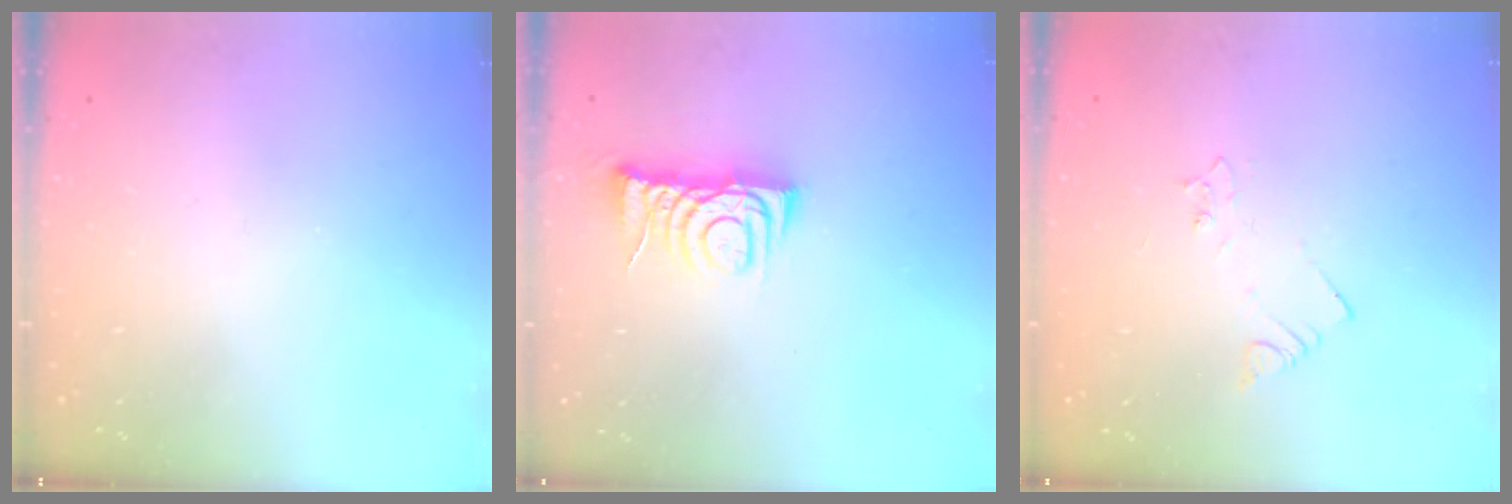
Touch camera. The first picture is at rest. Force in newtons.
{"total": 6.8, "press": 6.8, "slide": 0.6}
{"total": 2.1, "press": 2.1, "slide": 0.3}